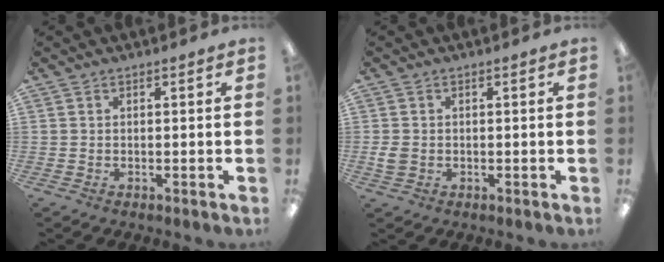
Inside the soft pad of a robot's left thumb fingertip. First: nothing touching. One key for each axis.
{"total": 2.7, "fx": -0.2, "fy": 2.1, "fz": 1.6, "tx": -0.037, "ty": 0.004, "tz": -0.007}